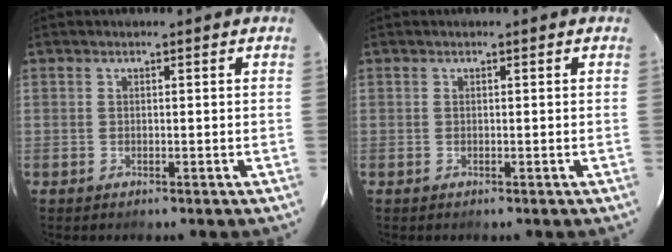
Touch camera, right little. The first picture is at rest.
{"total": 0.0}